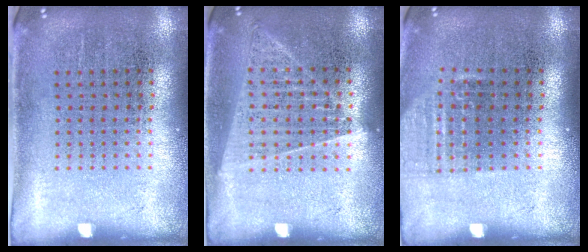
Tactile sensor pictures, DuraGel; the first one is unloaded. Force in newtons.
{"total": 1.4, "press": 1.3, "slide": 0.3}
{"total": 1.0, "press": 0.9, "slide": 0.4}